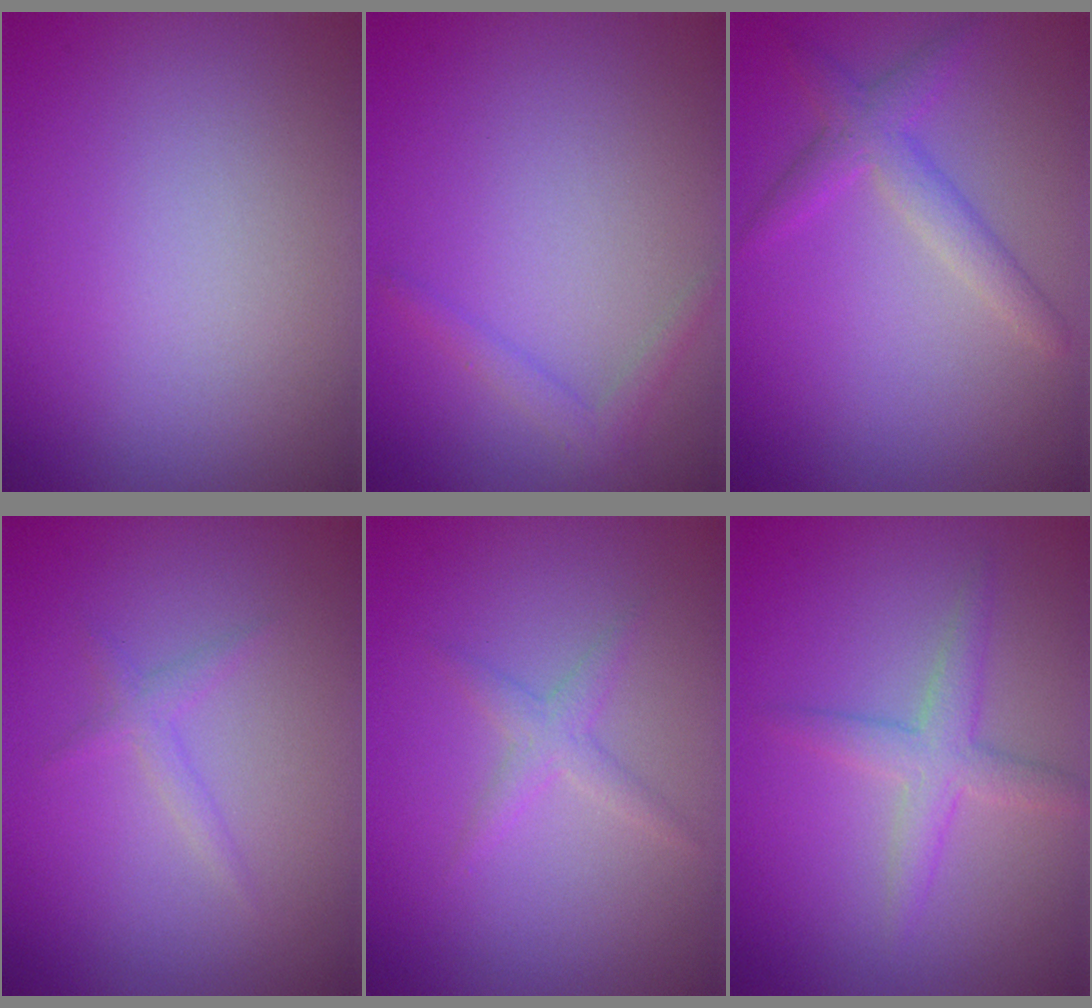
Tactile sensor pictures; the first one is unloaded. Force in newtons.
{"total": 1.3, "press": 1.3, "slide": 0.1}
{"total": 2.8, "press": 2.8, "slide": 0.0}
{"total": 1.2, "press": 1.2, "slide": 0.0}
{"total": 1.6, "press": 1.6, "slide": 0.1}
{"total": 2.7, "press": 2.7, "slide": 0.1}